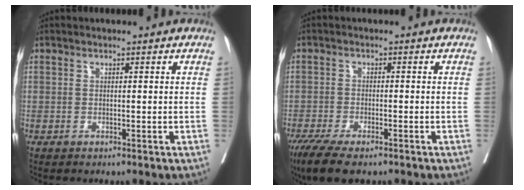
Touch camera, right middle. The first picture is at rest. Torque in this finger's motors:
{"motor_torque": [0.86, -0.74, 0.36, 0.09]}